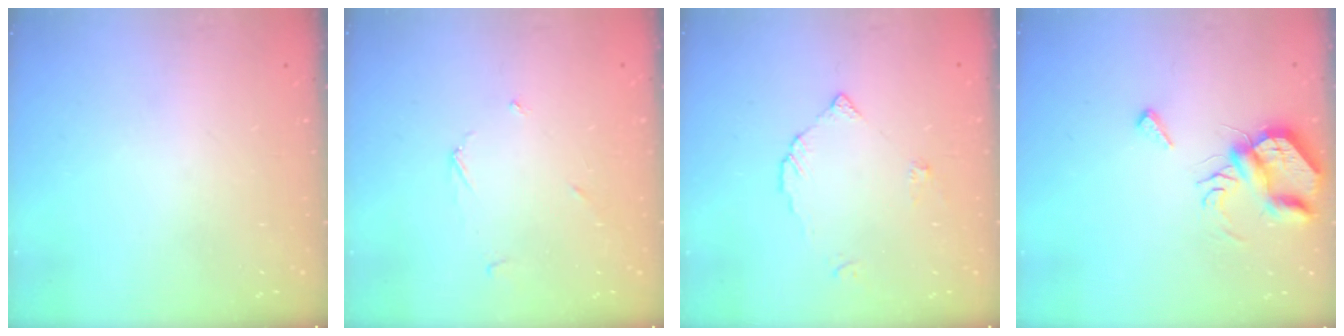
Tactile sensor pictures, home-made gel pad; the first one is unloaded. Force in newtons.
{"total": 2.5, "press": 2.5, "slide": 0.2}
{"total": 3.0, "press": 3.0, "slide": 0.3}
{"total": 8.4, "press": 8.3, "slide": 1.0}